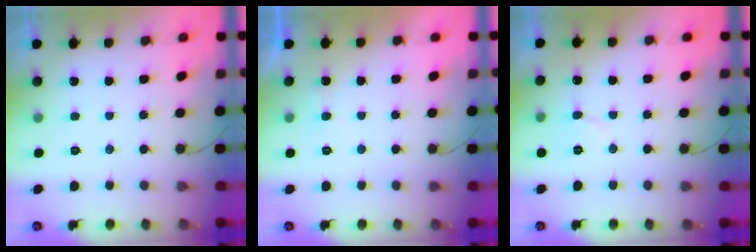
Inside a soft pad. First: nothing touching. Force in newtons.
{"total": 5.0, "press": 5.0, "slide": 0.3}
{"total": 5.2, "press": 5.2, "slide": 0.5}